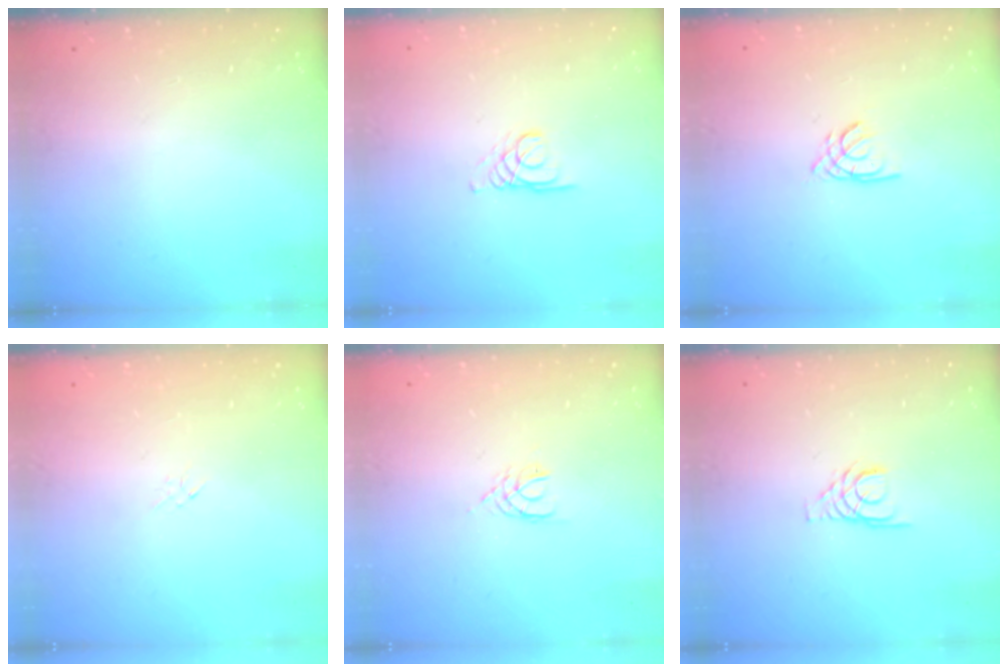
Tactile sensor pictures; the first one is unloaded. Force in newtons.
{"total": 1.7, "press": 1.7, "slide": 0.2}
{"total": 1.8, "press": 1.8, "slide": 0.3}
{"total": 0.9, "press": 0.8, "slide": 0.4}
{"total": 2.0, "press": 1.9, "slide": 0.3}
{"total": 3.6, "press": 3.6, "slide": 0.4}